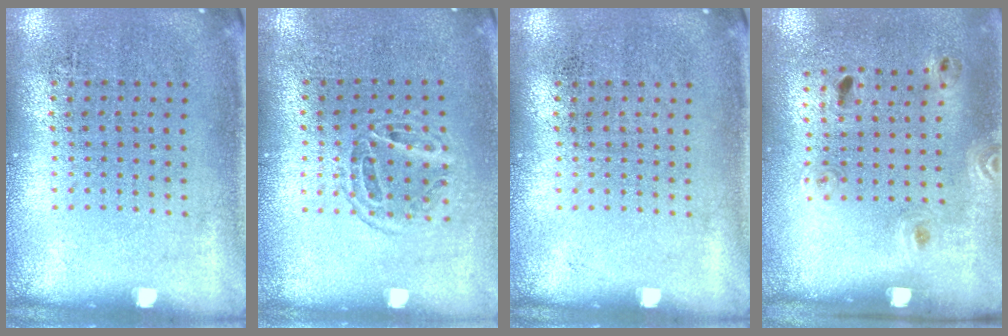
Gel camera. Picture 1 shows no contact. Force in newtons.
{"total": 1.3, "press": 1.1, "slide": 0.7}
{"total": 0.0}
{"total": 1.5, "press": 0.8, "slide": 1.3}